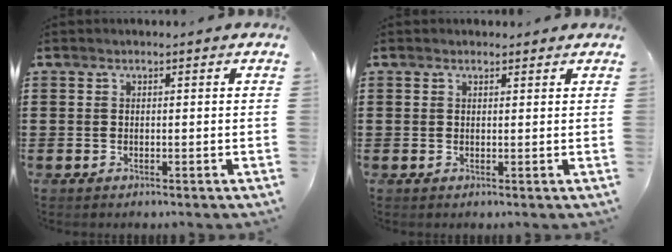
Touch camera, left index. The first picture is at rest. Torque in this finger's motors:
{"motor_torque": [2.13, 0.01, -0.02, 0.01]}